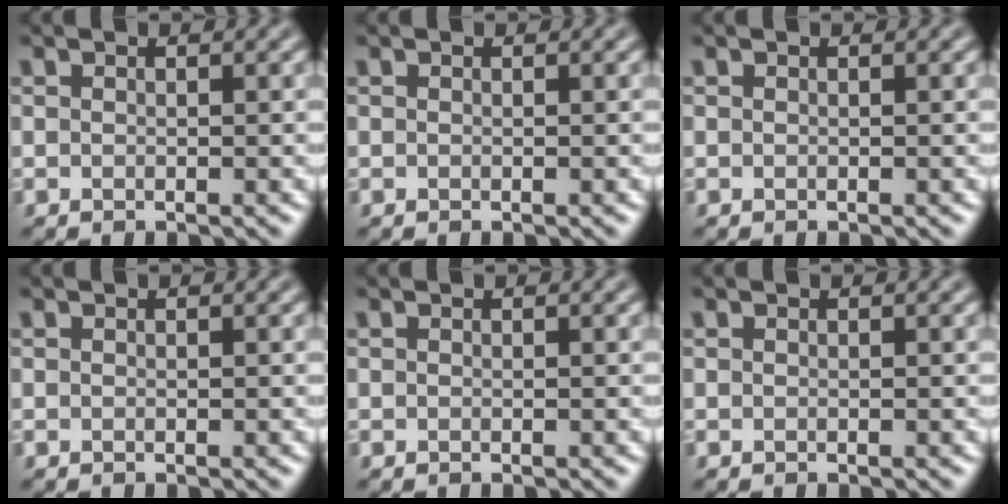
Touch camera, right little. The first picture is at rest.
{"total": 0.0}
{"total": 0.0}
{"total": 0.0}
{"total": 0.0}
{"total": 0.0}